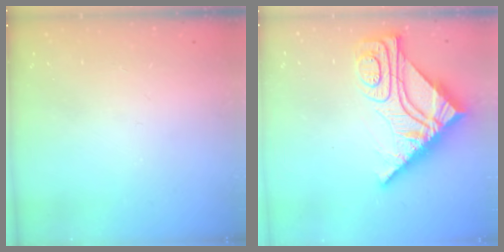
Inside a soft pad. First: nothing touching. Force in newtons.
{"total": 15.8, "press": 15.7, "slide": 1.6}